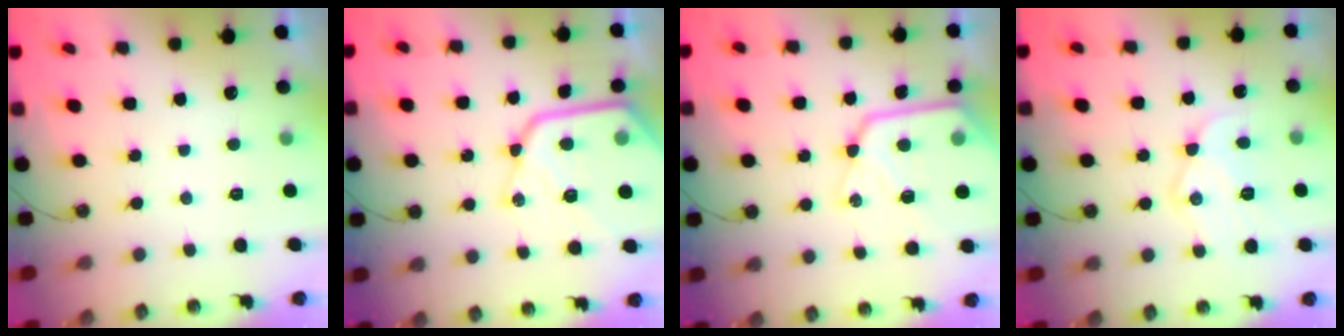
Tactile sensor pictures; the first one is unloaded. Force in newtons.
{"total": 19.1, "press": 19.0, "slide": 1.7}
{"total": 15.6, "press": 15.6, "slide": 0.9}
{"total": 12.8, "press": 12.8, "slide": 1.0}